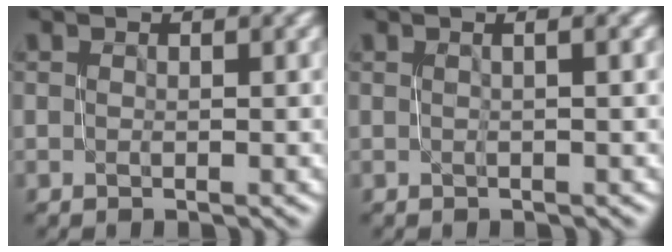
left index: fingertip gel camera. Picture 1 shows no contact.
{"total": 1.8, "force": [0.3, 0.6, 1.7], "torque": [-0.017, 0.006, -0.003]}